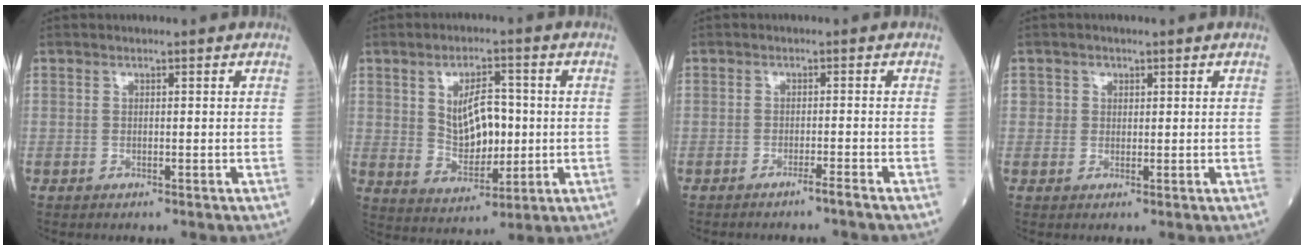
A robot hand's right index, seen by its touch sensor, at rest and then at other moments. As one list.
[{"total": 8.6, "force": [0.8, 4.4, 7.4], "torque": [-0.131, 0.001, 0.024]}, {"total": 2.1, "force": [-1.7, -0.8, 0.9], "torque": [-0.014, 0.004, -0.027]}, {"total": 1.6, "force": [0.4, 1.5, 0.2], "torque": [0.008, 0.001, 0.001]}]